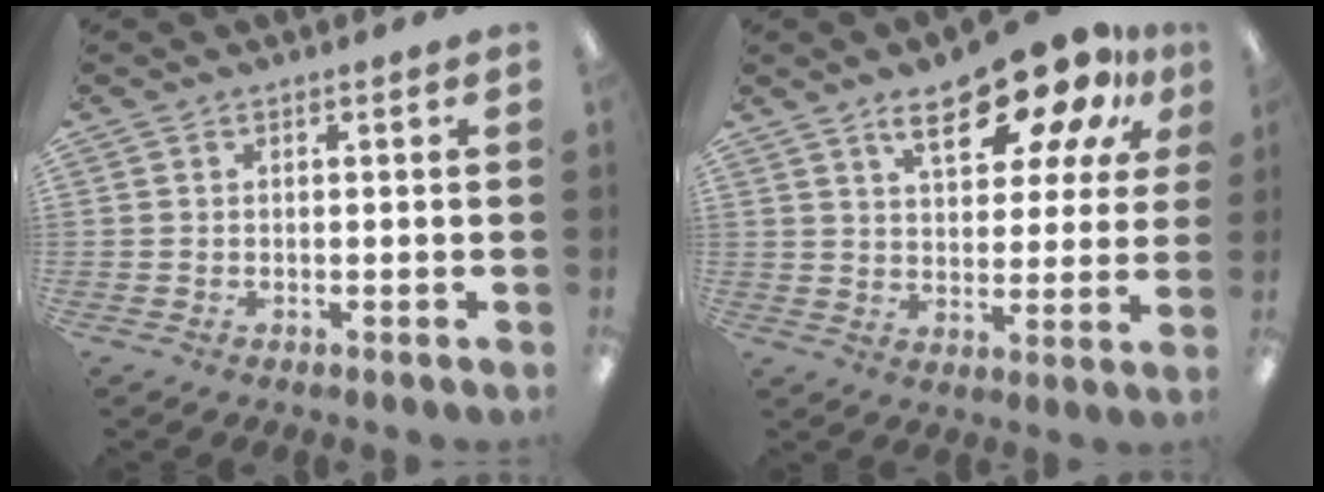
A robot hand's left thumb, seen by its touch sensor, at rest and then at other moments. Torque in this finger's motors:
{"motor_torque": [0.36, 0.42, 0.30, 0.06, 0.09]}